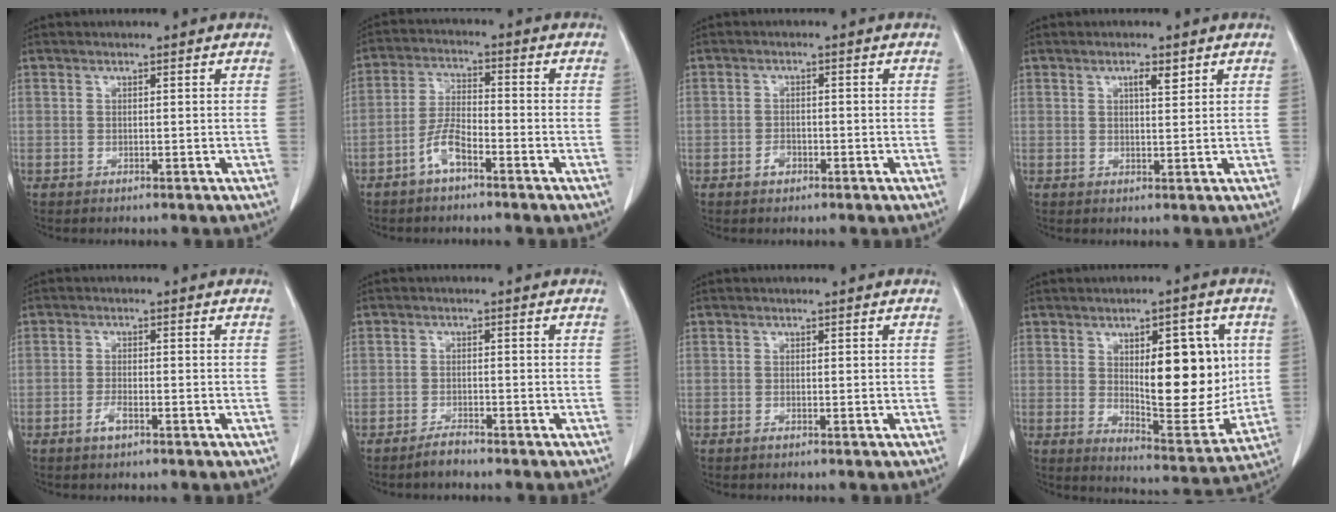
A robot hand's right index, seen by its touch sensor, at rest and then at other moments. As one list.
[{"total": 5.1, "force": [-3.2, 1.3, 3.8], "torque": [-0.083, 0.007, -0.065]}, {"total": 1.8, "force": [-1.1, 1.1, 1.0], "torque": [-0.014, 0.005, -0.018]}, {"total": 2.1, "force": [1.2, 0.5, 1.7], "torque": [-0.030, -0.002, 0.020]}, {"total": 2.2, "force": [-1.3, 0.5, 1.7], "torque": [-0.034, 0.000, -0.026]}, {"total": 2.0, "force": [-1.8, 0.5, 0.5], "torque": [-0.005, 0.001, -0.032]}, {"total": 0.0}, {"total": 14.4, "force": [2.3, 5.1, 13.3], "torque": [-0.179, -0.007, 0.046]}]